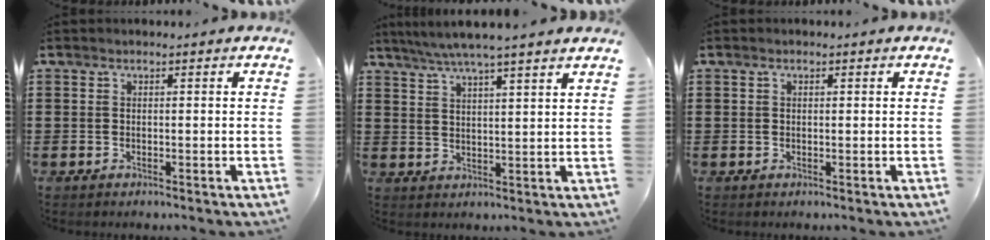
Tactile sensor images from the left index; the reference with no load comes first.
{"total": 4.8, "force": [4.1, -0.6, 2.4], "torque": [-0.058, -0.018, 0.071]}
{"total": 0.6, "force": [0.2, 0.3, 0.5], "torque": [-0.010, 0.004, 0.003]}